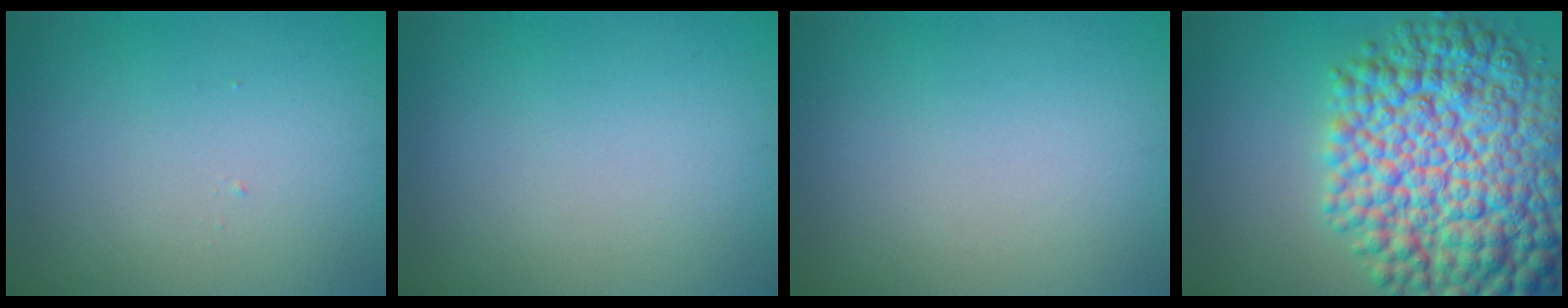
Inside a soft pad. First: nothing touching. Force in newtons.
{"total": 0.0}
{"total": 0.0}
{"total": 13.6, "press": 13.6, "slide": 0.2}